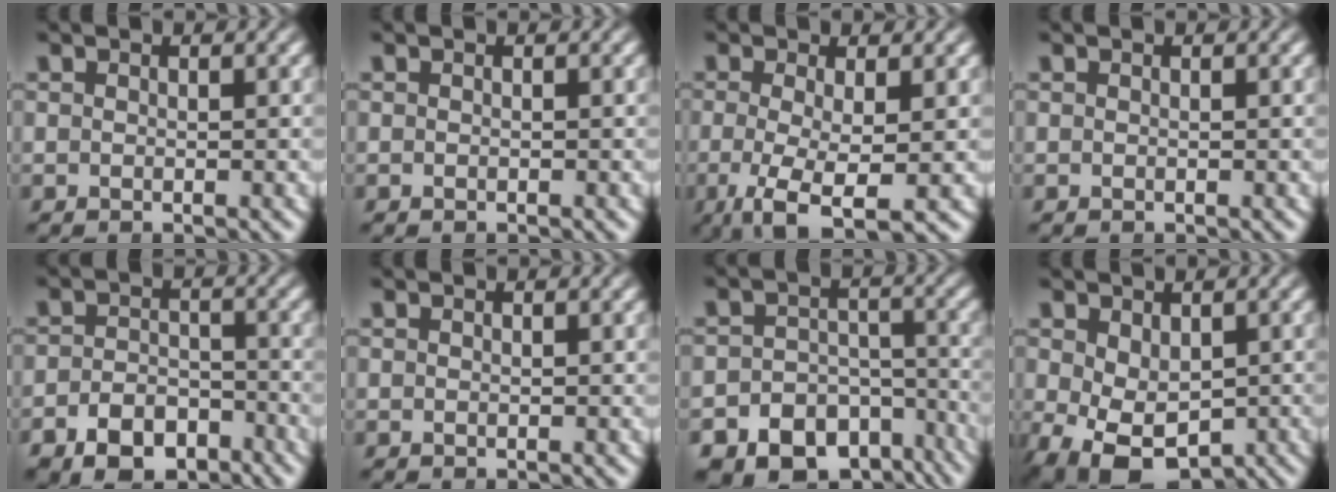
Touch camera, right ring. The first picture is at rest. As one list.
[{"total": 0.0}, {"total": 6.5, "force": [-3.7, 2.4, 4.8], "torque": [-0.118, -0.052, -0.037]}, {"total": 0.0}, {"total": 5.8, "force": [-4.0, 3.5, 2.2], "torque": [-0.031, -0.021, -0.063]}, {"total": 0.0}, {"total": 11.8, "force": [-8.4, 7.6, 3.3], "torque": [-0.046, -0.032, -0.132]}, {"total": 6.9, "force": [-3.6, 4.3, 4.0], "torque": [-0.096, -0.056, -0.029]}]